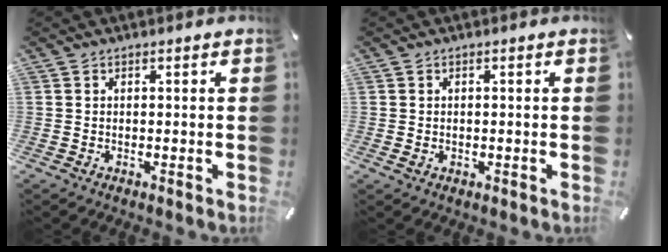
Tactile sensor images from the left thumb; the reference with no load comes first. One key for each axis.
{"total": 0.9, "fx": -0.1, "fy": 0.8, "fz": 0.5, "tx": -0.010, "ty": 0.004, "tz": -0.002}